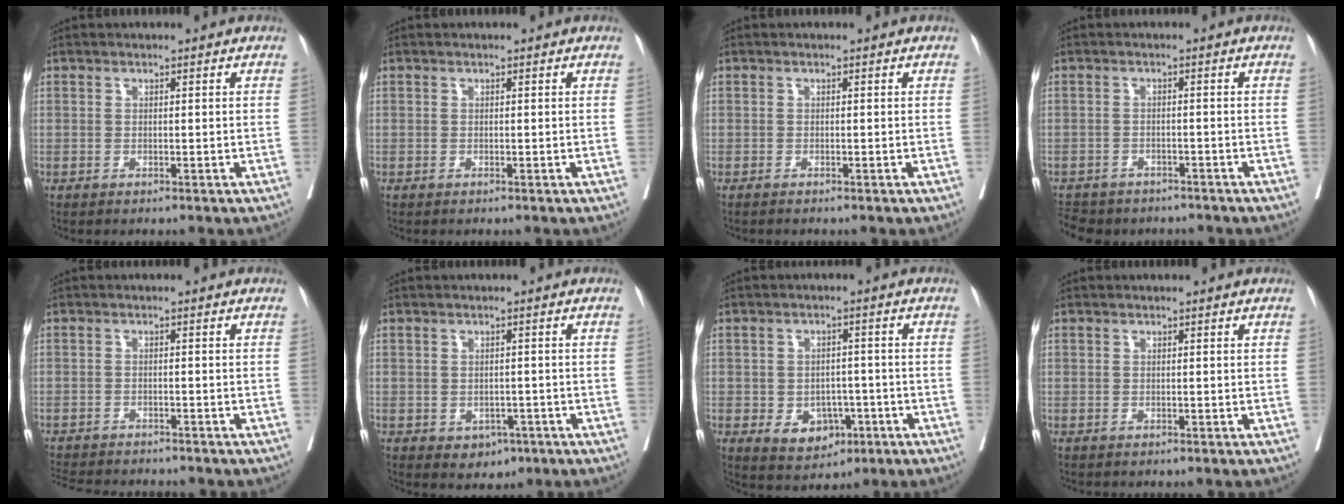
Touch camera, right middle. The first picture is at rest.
{"total": 0.0}
{"total": 0.8, "force": [-0.7, -0.1, 0.4], "torque": [-0.005, -0.002, -0.010]}
{"total": 8.9, "force": [-7.5, 4.1, 2.4], "torque": [-0.050, -0.001, -0.097]}
{"total": 9.5, "force": [-8.8, 1.8, 3.2], "torque": [-0.053, -0.009, -0.123]}
{"total": 3.1, "force": [-1.4, 2.3, 1.6], "torque": [-0.012, 0.002, -0.008]}
{"total": 6.1, "force": [-2.2, 4.6, 3.4], "torque": [-0.043, 0.003, -0.022]}
{"total": 0.0}